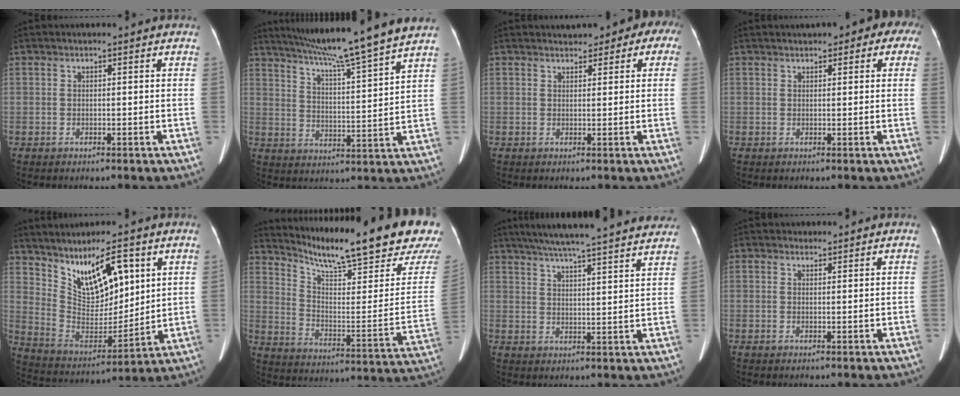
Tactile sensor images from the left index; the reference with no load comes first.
{"total": 16.1, "force": [13.8, -2.2, 7.9], "torque": [-0.130, -0.019, 0.196]}
{"total": 7.2, "force": [4.6, 4.1, 3.7], "torque": [-0.033, 0.031, 0.048]}
{"total": 6.2, "force": [3.4, 3.3, 4.0], "torque": [-0.031, 0.034, 0.036]}
{"total": 12.5, "force": [6.7, 4.4, 9.6], "torque": [-0.179, 0.005, 0.138]}
{"total": 23.2, "force": [19.9, 0.7, 12.0], "torque": [-0.196, -0.081, 0.268]}
{"total": 25.1, "force": [22.4, 1.1, 11.3], "torque": [-0.182, 0.007, 0.290]}
{"total": 0.8, "force": [0.6, 0.4, -0.1], "torque": [0.000, -0.001, 0.007]}